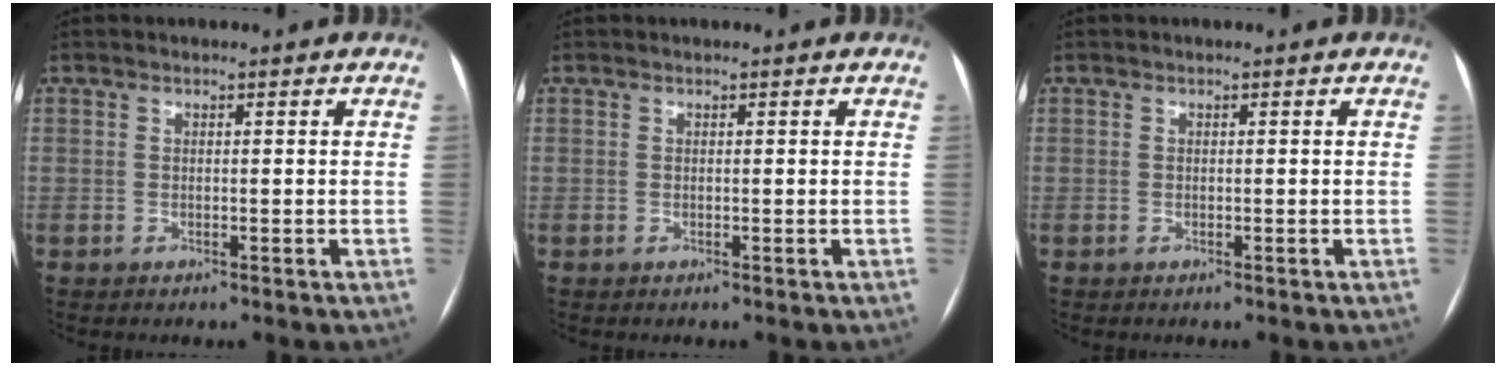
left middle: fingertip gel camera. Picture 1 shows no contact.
{"total": 0.0}
{"total": 0.0}